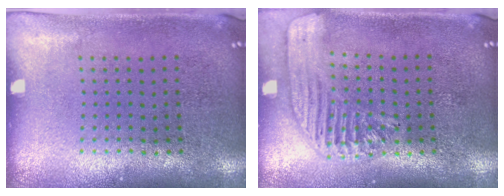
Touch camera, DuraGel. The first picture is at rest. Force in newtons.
{"total": 1.7, "press": 1.5, "slide": 0.7}